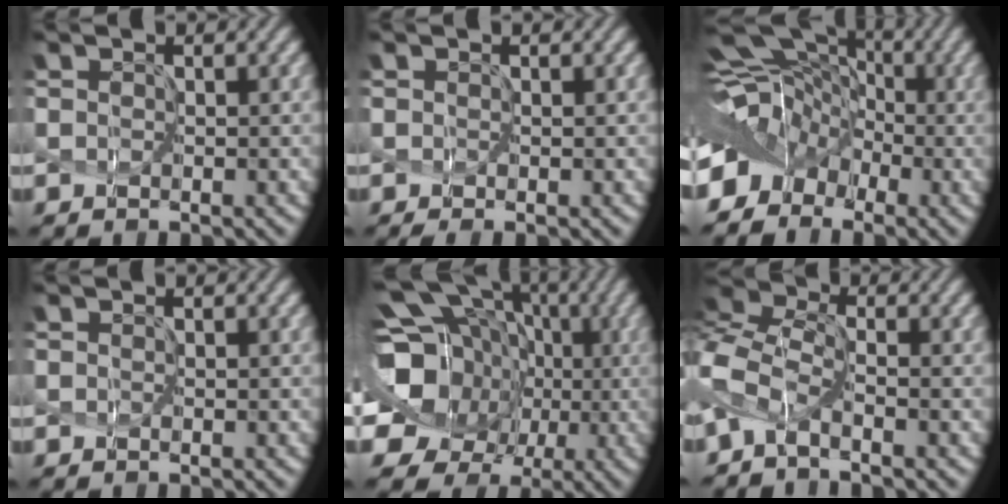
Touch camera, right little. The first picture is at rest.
{"total": 0.8, "force": [-0.5, 0.2, 0.6], "torque": [-0.016, -0.004, -0.008]}
{"total": 6.7, "force": [-2.4, 5.2, 3.4], "torque": [-0.062, 0.005, -0.048]}
{"total": 0.0}
{"total": 15.5, "force": [-0.3, 13.6, 7.3], "torque": [-0.175, 0.019, -0.021]}
{"total": 4.5, "force": [-2.7, 2.1, 3.0], "torque": [-0.073, 0.006, -0.067]}